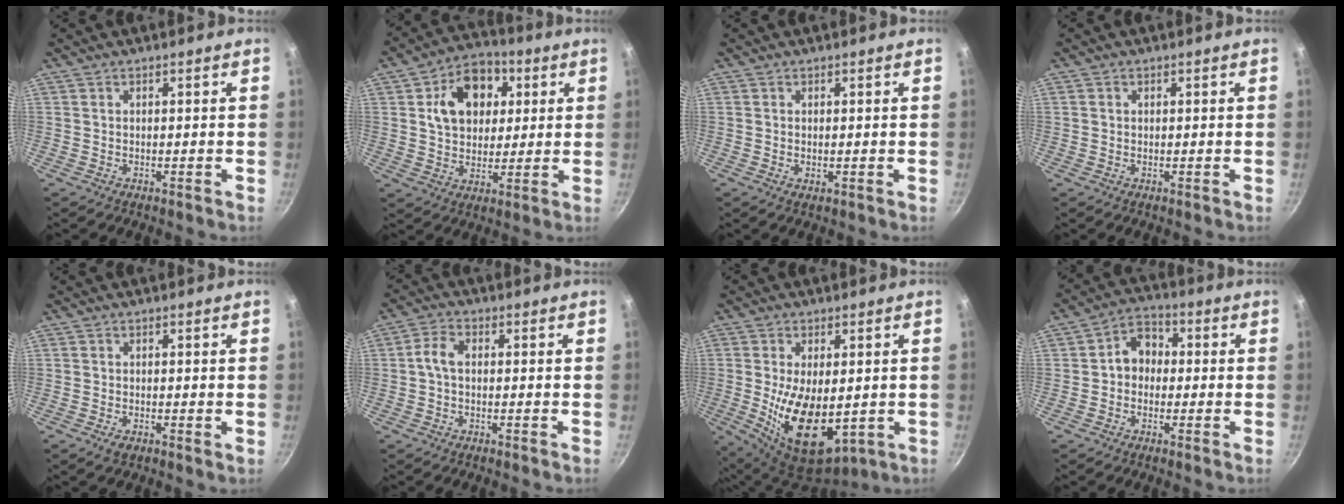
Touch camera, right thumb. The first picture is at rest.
{"total": 13.9, "force": [3.9, 10.3, 8.5], "torque": [-0.098, 0.007, 0.056]}
{"total": 1.1, "force": [0.0, 0.4, 1.0], "torque": [-0.018, -0.003, -0.001]}
{"total": 0.7, "force": [0.1, 0.6, 0.2], "torque": [-0.003, 0.003, 0.000]}
{"total": 1.6, "force": [-0.6, 0.7, 1.2], "torque": [-0.023, -0.003, -0.013]}
{"total": 3.9, "force": [0.0, 2.4, 3.0], "torque": [-0.062, 0.016, -0.008]}
{"total": 15.3, "force": [-1.1, 8.3, 12.8], "torque": [-0.209, -0.021, 0.001]}
{"total": 6.4, "force": [-0.1, 5.3, 3.6], "torque": [-0.019, 0.019, -0.016]}